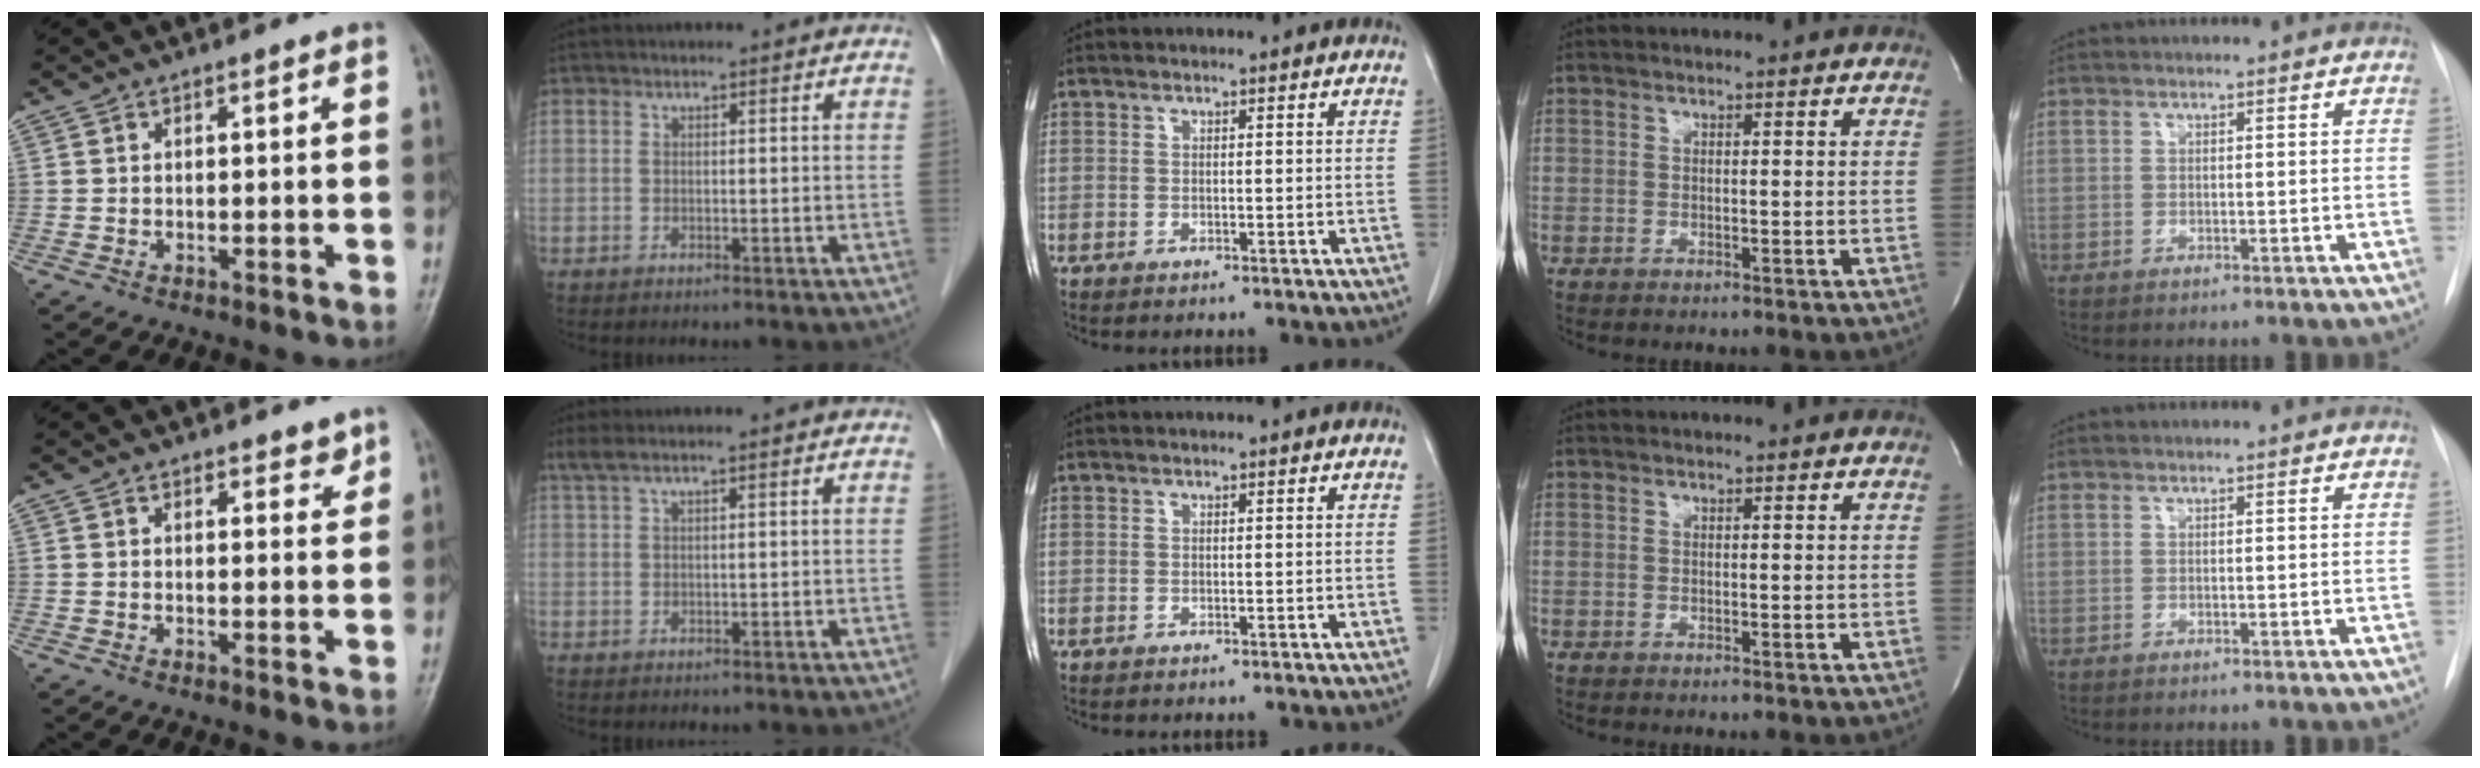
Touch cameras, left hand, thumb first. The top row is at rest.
{"thumb": {"total": 2.7, "force": [2.2, 1.2, 0.9], "torque": [0.007, -0.015, 0.027]}, "index": {"total": 3.3, "force": [2.6, -0.1, 2.1], "torque": [-0.045, 0.034, 0.051]}}